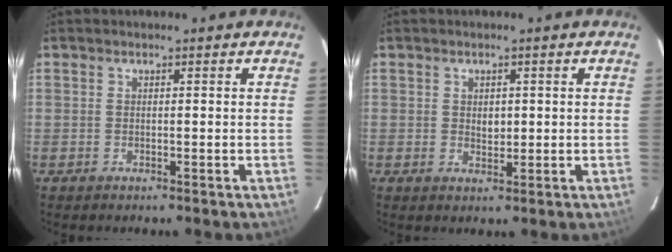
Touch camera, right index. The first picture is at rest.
{"total": 2.2, "force": [0.3, 1.6, 1.4], "torque": [-0.021, 0.001, 0.007]}